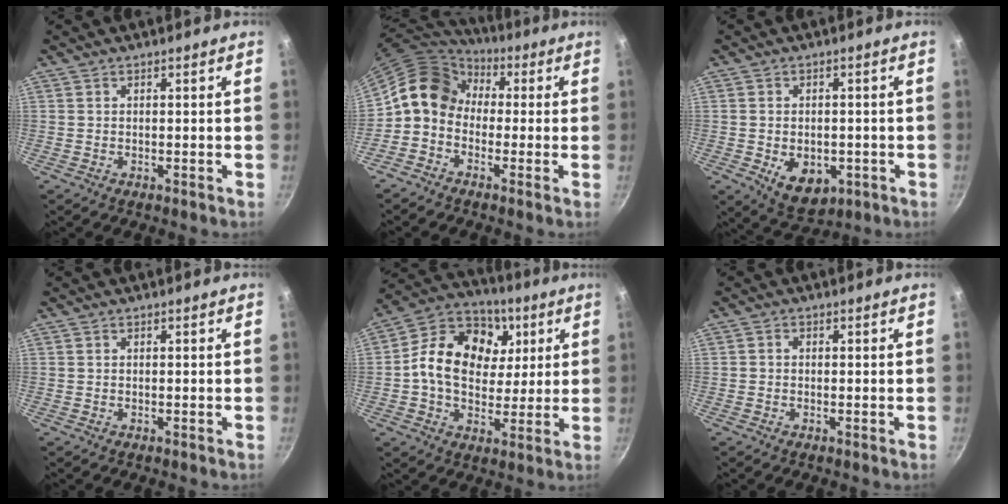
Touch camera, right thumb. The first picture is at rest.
{"total": 10.9, "force": [0.0, 8.9, 6.2], "torque": [-0.087, 0.039, -0.028]}
{"total": 8.5, "force": [-2.2, 5.8, 5.8], "torque": [-0.065, -0.005, -0.018]}
{"total": 0.0}
{"total": 17.7, "force": [3.7, 13.3, 11.1], "torque": [-0.171, 0.004, 0.044]}
{"total": 0.8, "force": [-0.2, 0.7, 0.3], "torque": [-0.004, 0.003, -0.005]}